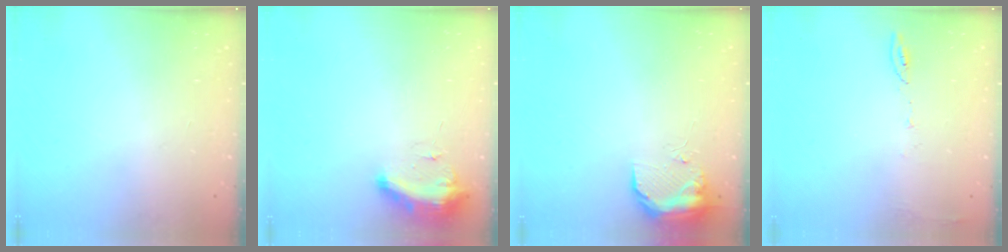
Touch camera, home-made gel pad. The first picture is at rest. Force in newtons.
{"total": 9.1, "press": 9.1, "slide": 1.0}
{"total": 17.0, "press": 11.4, "slide": 12.7}
{"total": 5.8, "press": 5.7, "slide": 0.9}